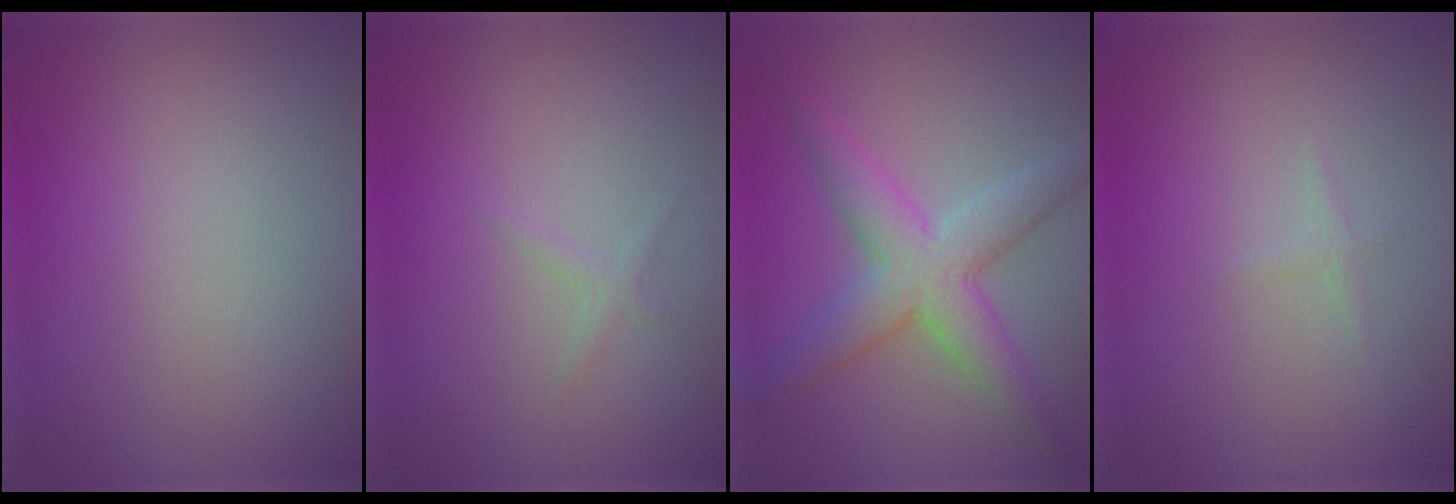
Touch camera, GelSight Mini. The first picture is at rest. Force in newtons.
{"total": 0.7, "press": 0.7, "slide": 0.1}
{"total": 5.4, "press": 5.4, "slide": 0.3}
{"total": 0.6, "press": 0.6, "slide": 0.0}